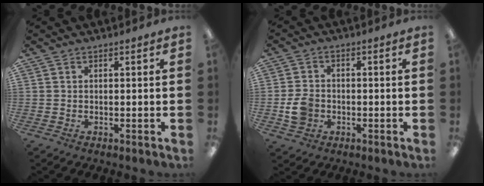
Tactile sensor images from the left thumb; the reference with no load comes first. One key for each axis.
{"total": 6.0, "fx": -1.6, "fy": 4.9, "fz": 3.0, "tx": -0.055, "ty": 0.007, "tz": -0.028}